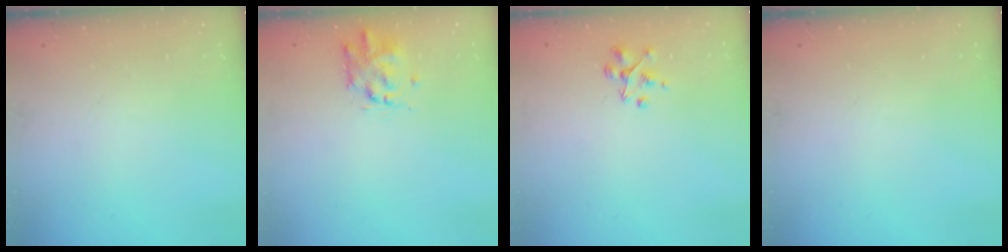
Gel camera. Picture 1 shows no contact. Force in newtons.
{"total": 2.6, "press": 2.5, "slide": 0.9}
{"total": 2.6, "press": 2.6, "slide": 0.5}
{"total": 0.0}